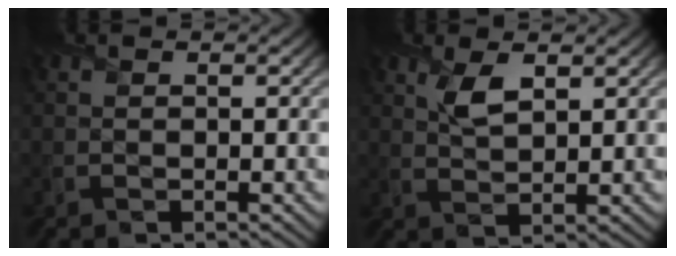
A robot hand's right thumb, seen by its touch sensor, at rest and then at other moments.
{"total": 3.7, "force": [2.0, 1.4, 2.8], "torque": [-0.062, 0.001, 0.038]}